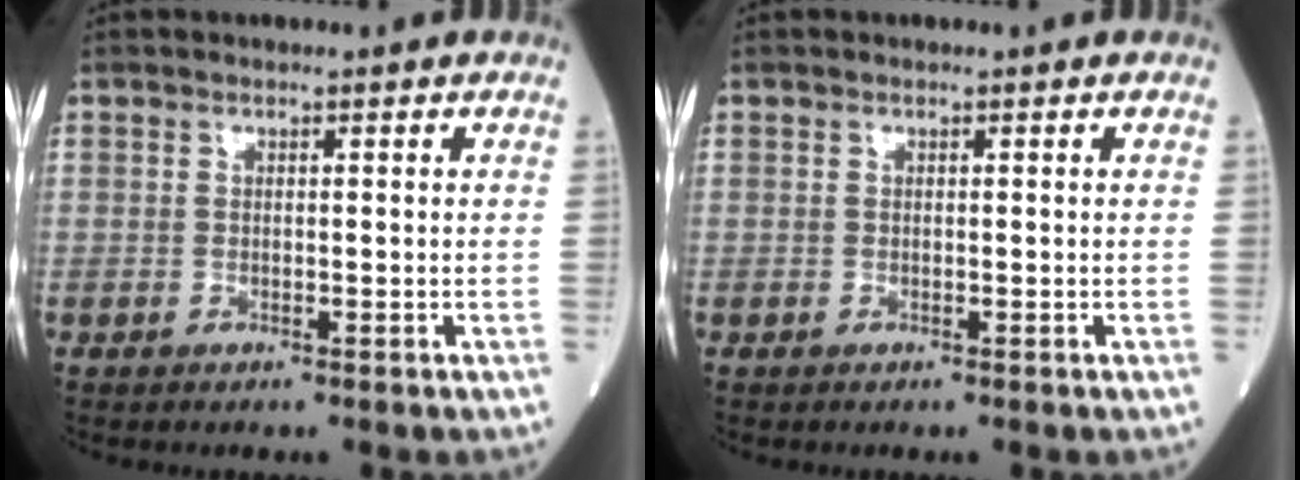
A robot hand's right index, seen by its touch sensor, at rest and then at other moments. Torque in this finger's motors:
{"motor_torque": [0.05, -0.03, -0.03, 0.00]}